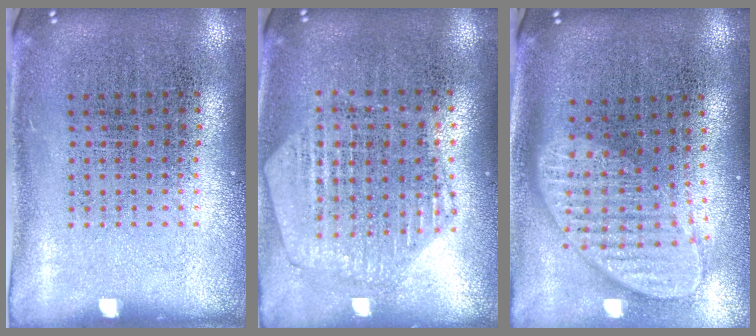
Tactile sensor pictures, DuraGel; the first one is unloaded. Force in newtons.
{"total": 1.2, "press": 1.2, "slide": 0.1}
{"total": 2.0, "press": 1.6, "slide": 1.2}